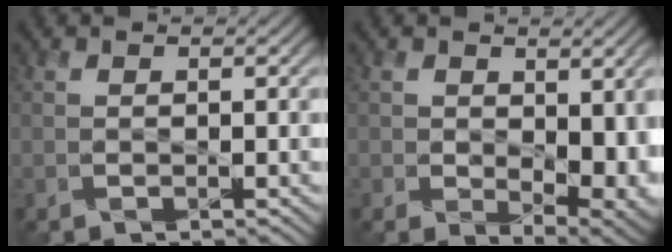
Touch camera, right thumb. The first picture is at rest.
{"total": 8.2, "force": [-0.8, 5.4, 6.0], "torque": [-0.102, -0.035, 0.005]}